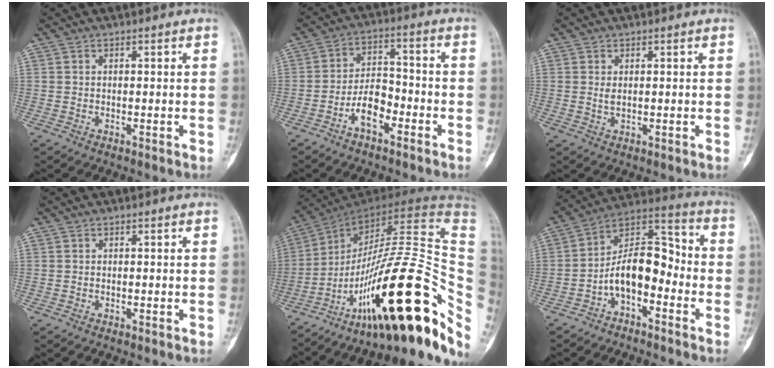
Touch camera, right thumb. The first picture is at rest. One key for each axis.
{"total": 7.4, "fx": -4.0, "fy": 3.7, "fz": 5.1, "tx": -0.081, "ty": 0.039, "tz": -0.077}
{"total": 1.1, "fx": 0.3, "fy": 0.6, "fz": 1.0, "tx": -0.016, "ty": -0.003, "tz": 0.008}
{"total": 0.0}
{"total": 34.1, "fx": -12.8, "fy": 10.8, "fz": 29.7, "tx": -0.369, "ty": 0.084, "tz": -0.197}
{"total": 12.0, "fx": -4.0, "fy": 6.5, "fz": 9.3, "tx": -0.140, "ty": 0.073, "tz": -0.080}